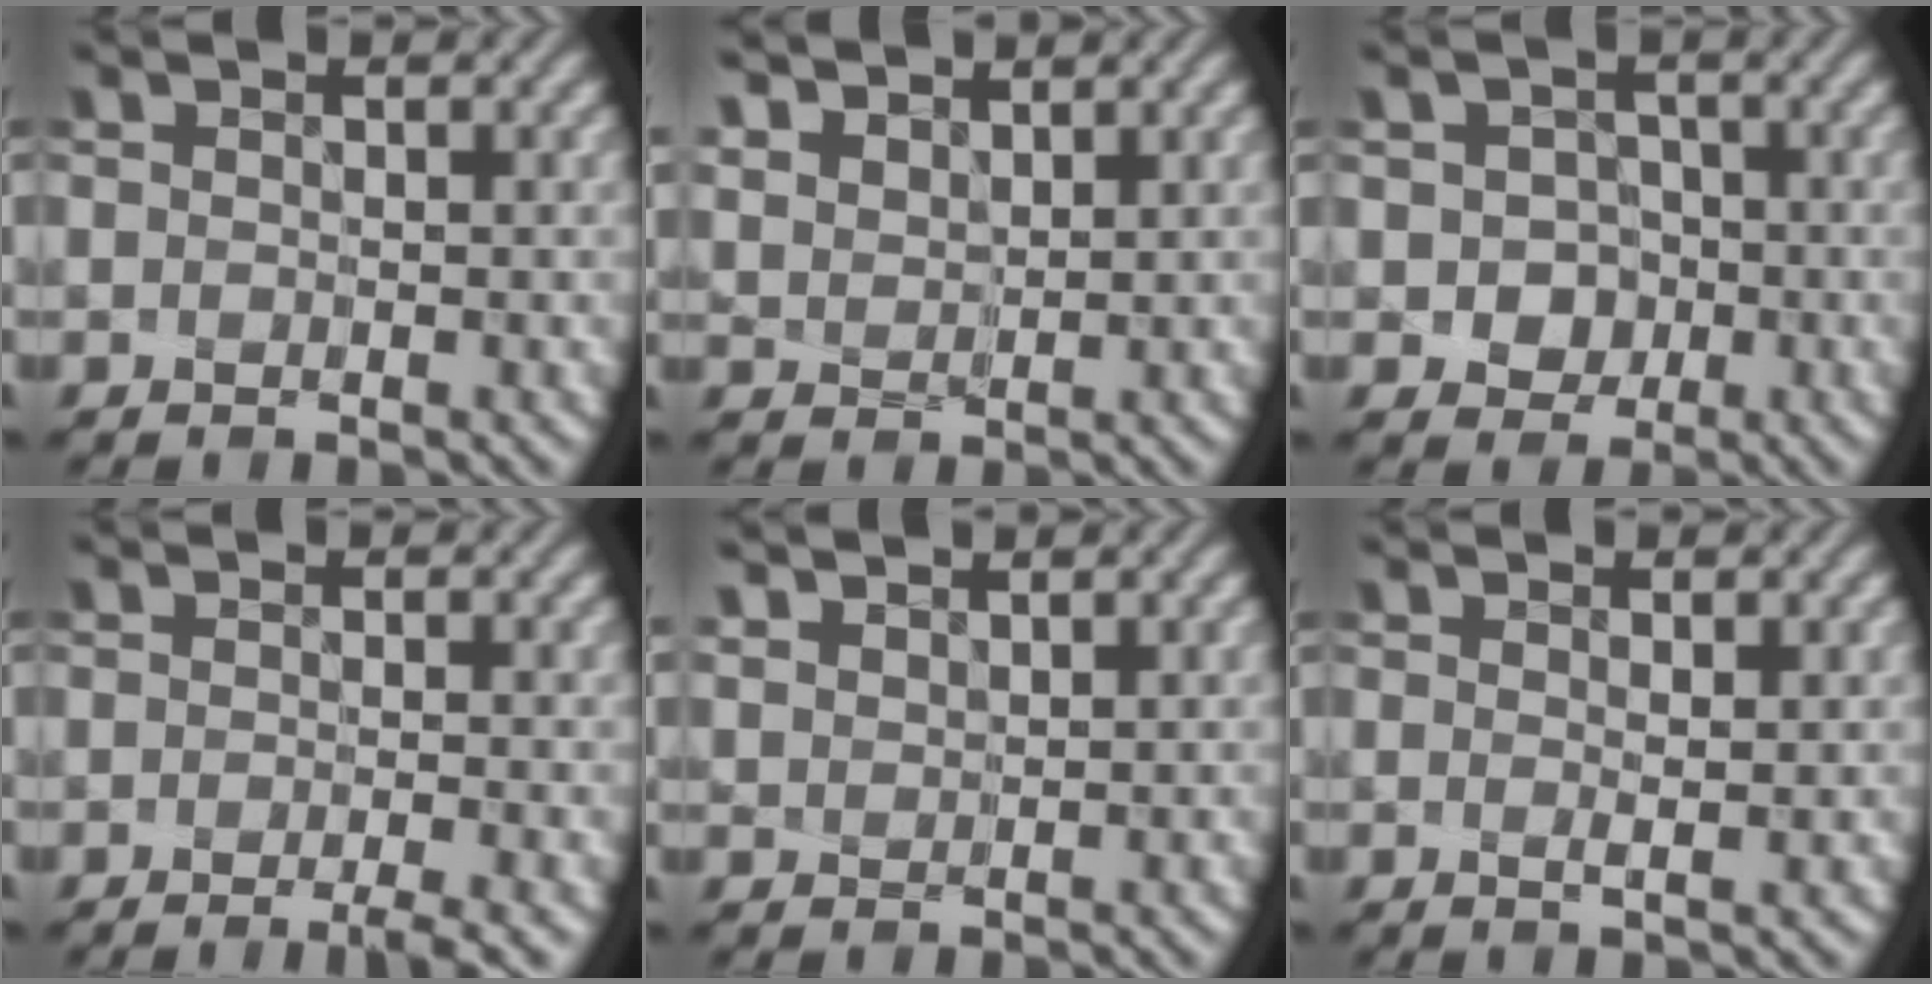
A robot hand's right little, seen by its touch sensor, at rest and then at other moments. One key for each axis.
{"total": 4.5, "fx": 3.2, "fy": 2.7, "fz": 1.7, "tx": -0.070, "ty": 0.023, "tz": 0.061}
{"total": 3.5, "fx": -1.0, "fy": 3.0, "fz": 1.4, "tx": 0.002, "ty": 0.002, "tz": -0.021}
{"total": 2.9, "fx": -1.7, "fy": 0.2, "fz": 2.3, "tx": -0.036, "ty": -0.006, "tz": -0.025}
{"total": 2.4, "fx": 1.8, "fy": 1.3, "fz": 0.8, "tx": -0.026, "ty": 0.022, "tz": 0.030}
{"total": 1.6, "fx": 0.5, "fy": 0.5, "fz": 1.4, "tx": -0.015, "ty": 0.000, "tz": 0.013}